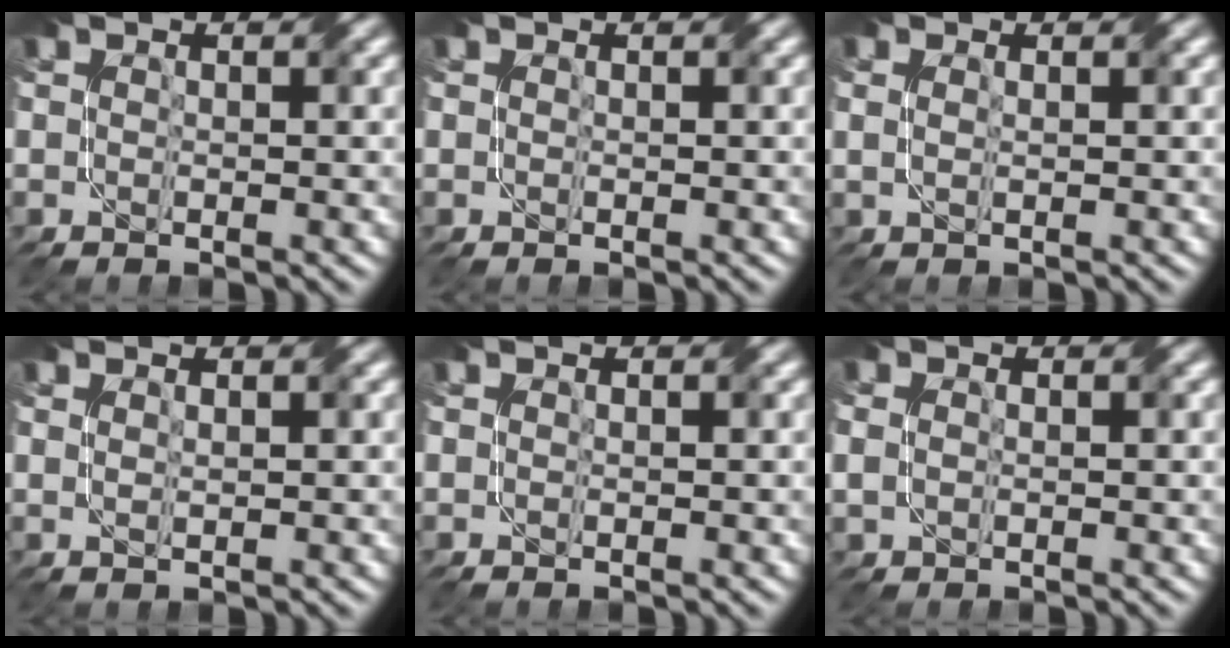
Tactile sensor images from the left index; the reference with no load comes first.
{"total": 0.0}
{"total": 1.2, "force": [0.8, 0.7, 0.6], "torque": [-0.004, 0.005, -0.003]}
{"total": 0.6, "force": [0.5, 0.1, 0.1], "torque": [-0.001, 0.002, 0.006]}
{"total": 0.0}
{"total": 1.5, "force": [0.5, 1.3, 0.5], "torque": [-0.020, 0.009, 0.011]}